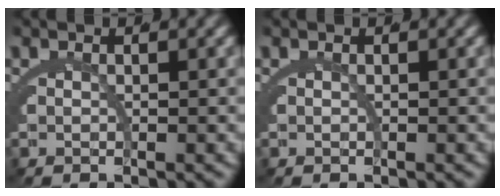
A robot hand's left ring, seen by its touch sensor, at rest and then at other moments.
{"total": 0.0}